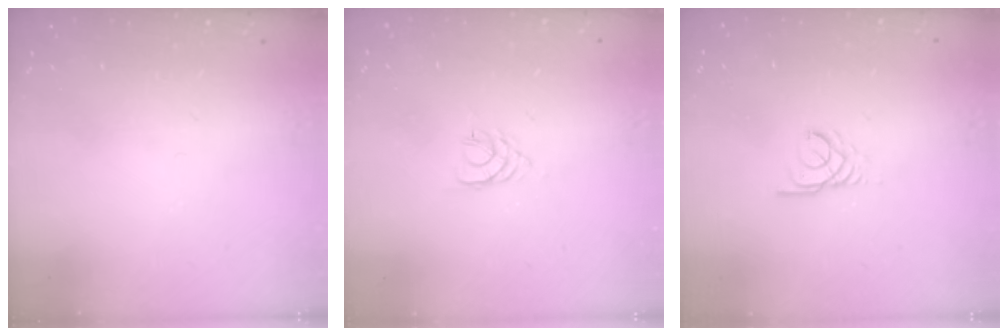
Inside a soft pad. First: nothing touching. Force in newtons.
{"total": 2.0, "press": 1.9, "slide": 0.3}
{"total": 2.2, "press": 2.2, "slide": 0.2}